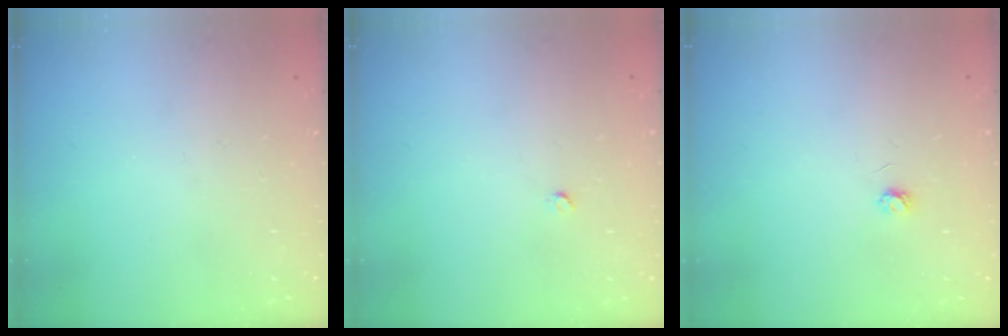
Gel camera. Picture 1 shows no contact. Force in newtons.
{"total": 2.2, "press": 2.2, "slide": 0.3}
{"total": 2.9, "press": 2.9, "slide": 0.3}